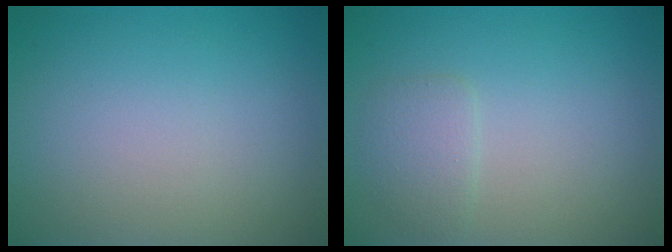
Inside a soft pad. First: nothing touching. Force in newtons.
{"total": 1.7, "press": 1.7, "slide": 0.1}